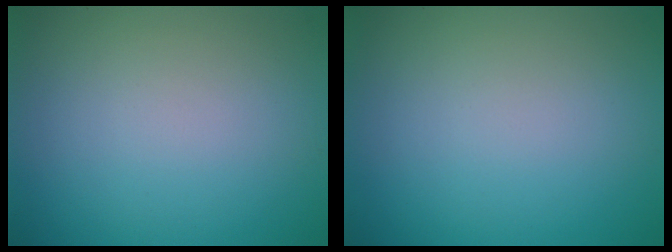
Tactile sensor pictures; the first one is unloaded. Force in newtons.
{"total": 0.0}